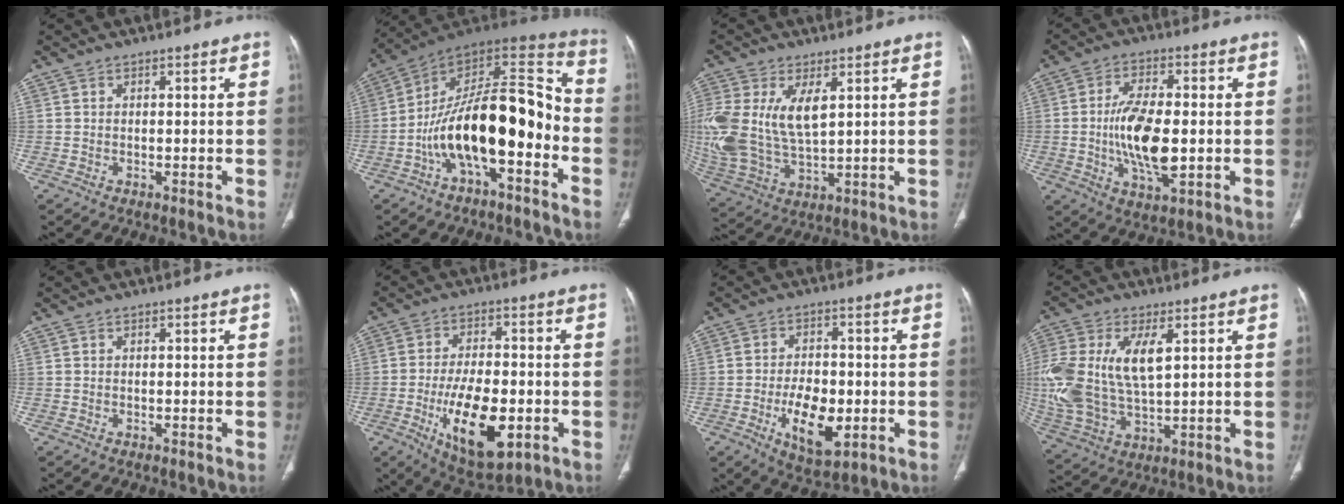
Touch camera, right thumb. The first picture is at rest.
{"total": 21.7, "force": [-6.4, 9.2, 18.6], "torque": [-0.292, 0.081, -0.101]}
{"total": 17.7, "force": [4.0, 9.3, 14.5], "torque": [-0.336, -0.012, 0.087]}
{"total": 12.9, "force": [-1.0, 5.6, 11.6], "torque": [-0.211, -0.004, -0.014]}
{"total": 0.0}
{"total": 15.7, "force": [-4.6, 7.3, 13.1], "torque": [-0.209, 0.004, -0.064]}
{"total": 10.9, "force": [-2.9, 5.9, 8.8], "torque": [-0.131, 0.002, -0.038]}
{"total": 18.7, "force": [3.8, 9.6, 15.6], "torque": [-0.354, -0.006, 0.075]}